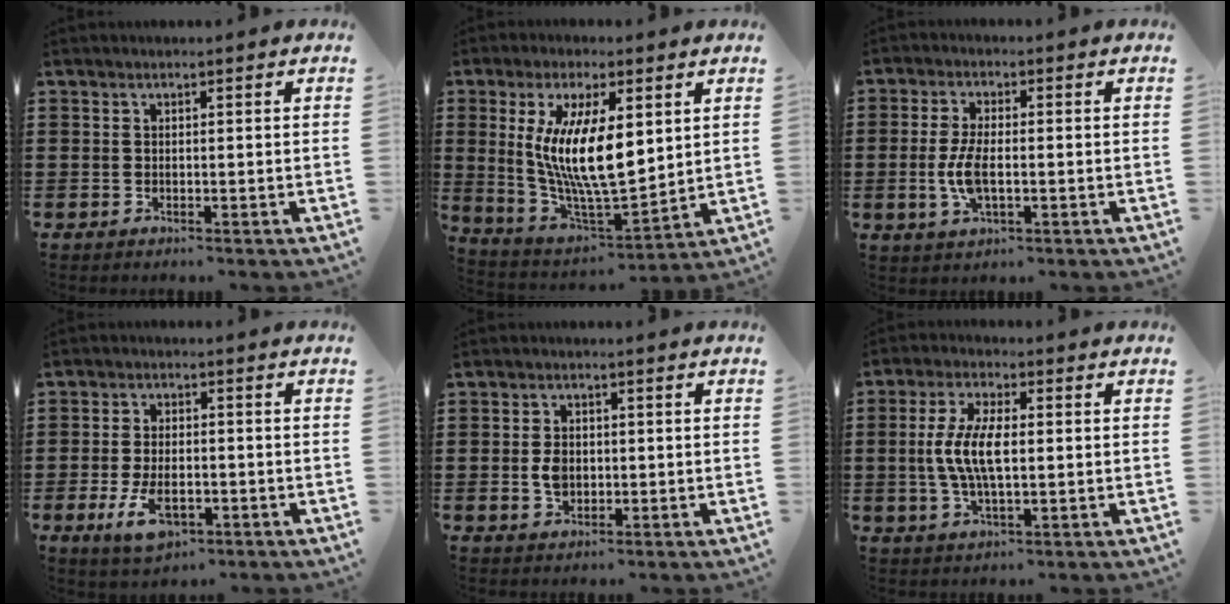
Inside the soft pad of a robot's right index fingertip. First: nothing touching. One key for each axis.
{"total": 13.0, "fx": 2.7, "fy": 4.3, "fz": 12.0, "tx": -0.253, "ty": -0.014, "tz": 0.048}
{"total": 5.7, "fx": -0.9, "fy": 2.1, "fz": 5.2, "tx": -0.118, "ty": -0.007, "tz": -0.024}
{"total": 6.0, "fx": -2.2, "fy": 3.3, "fz": 4.5, "tx": -0.104, "ty": -0.001, "tz": -0.045}
{"total": 2.2, "fx": 0.1, "fy": 1.3, "fz": 1.8, "tx": -0.038, "ty": 0.004, "tz": 0.001}
{"total": 7.7, "fx": -0.1, "fy": 3.0, "fz": 7.1, "tx": -0.165, "ty": -0.004, "tz": -0.013}